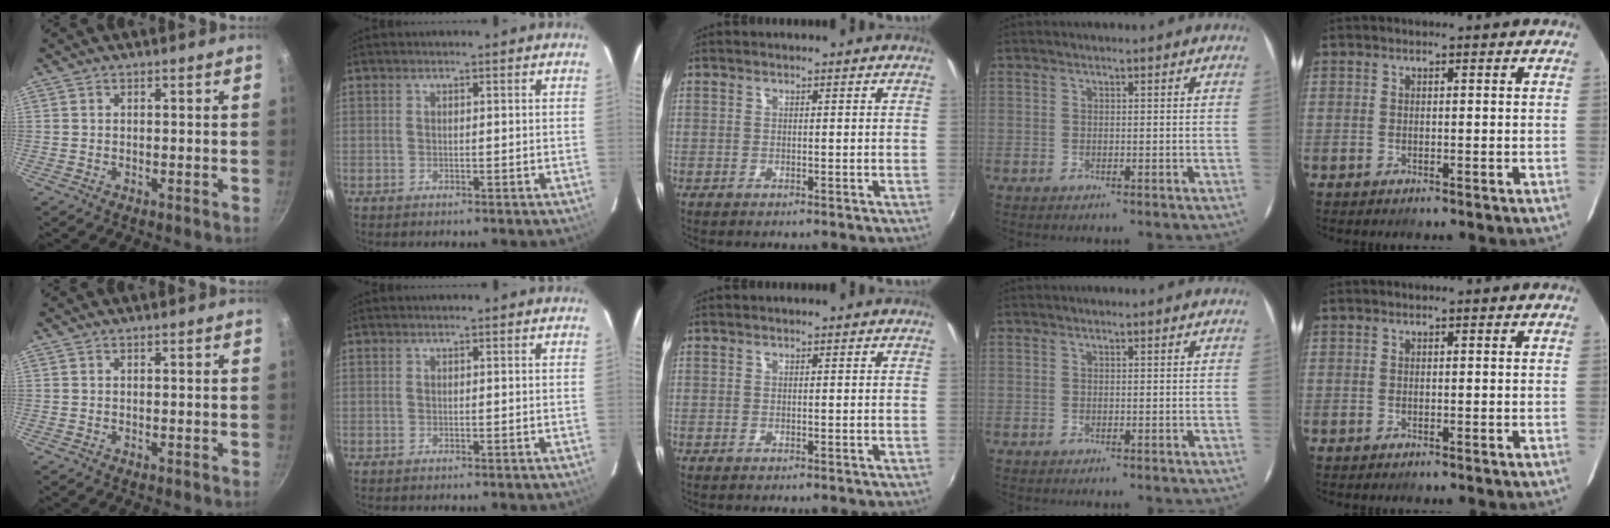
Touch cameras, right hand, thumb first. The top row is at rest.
{}